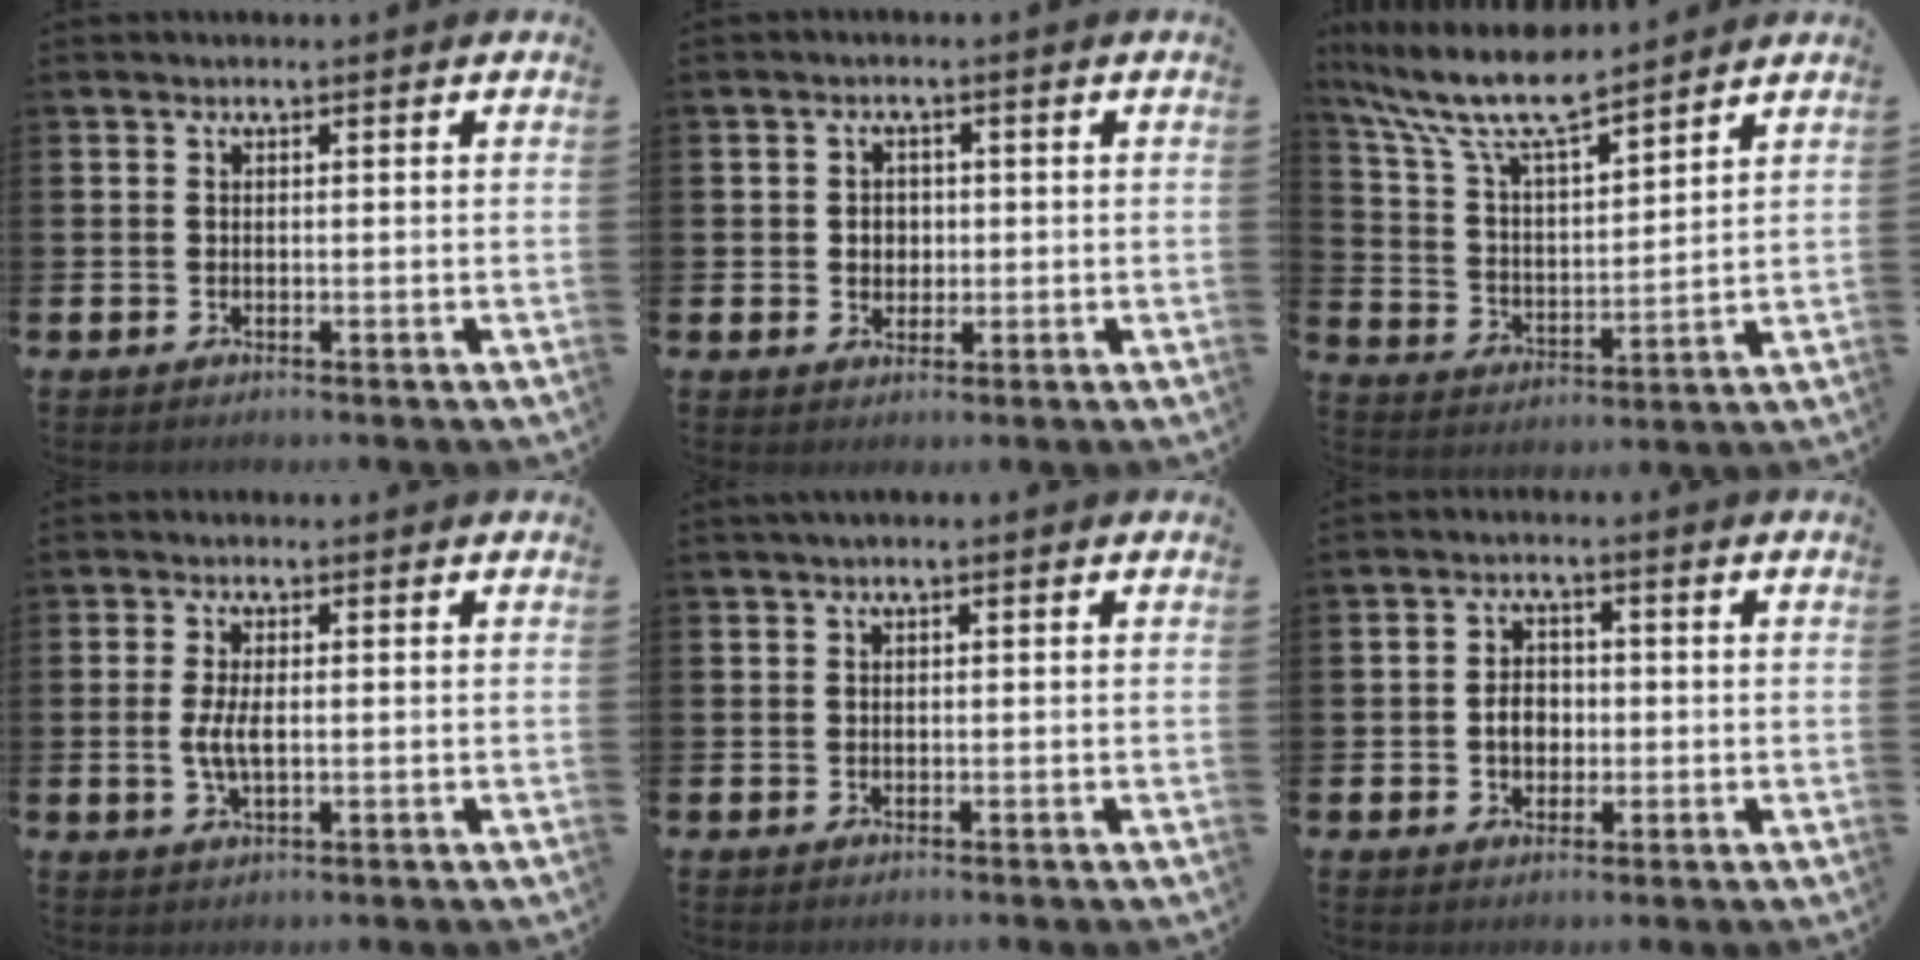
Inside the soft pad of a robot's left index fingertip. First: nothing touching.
{"total": 2.3, "force": [0.3, 2.2, 0.8], "torque": [0.001, 0.001, -0.003]}
{"total": 10.6, "force": [9.3, 2.1, 4.8], "torque": [-0.126, -0.048, 0.164]}
{"total": 3.3, "force": [0.1, 1.3, 3.1], "torque": [-0.059, -0.002, -0.004]}
{"total": 0.5, "force": [0.2, 0.2, 0.5], "torque": [-0.013, 0.006, 0.003]}
{"total": 3.3, "force": [-0.5, 2.6, 2.0], "torque": [-0.018, -0.001, -0.018]}